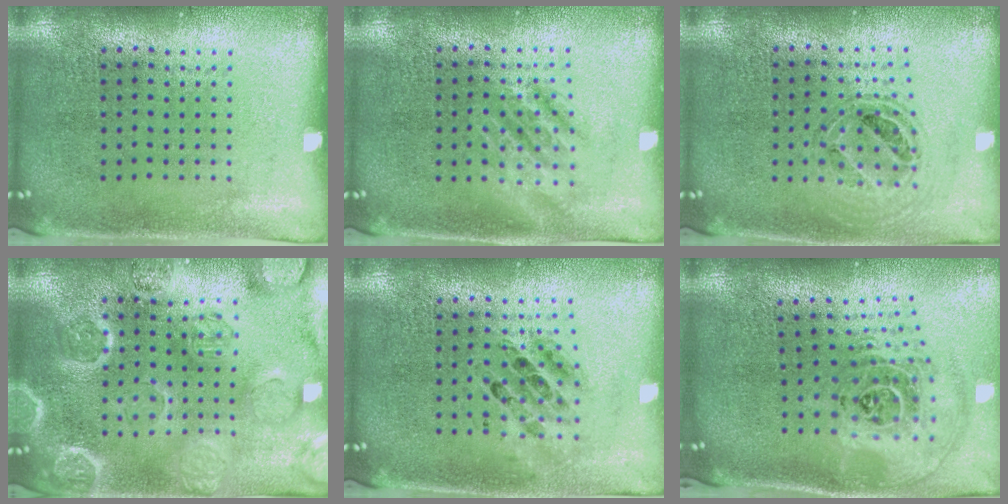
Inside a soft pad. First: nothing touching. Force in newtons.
{"total": 1.1, "press": 1.1, "slide": 0.2}
{"total": 0.9, "press": 0.8, "slide": 0.2}
{"total": 3.4, "press": 3.3, "slide": 0.8}
{"total": 0.7, "press": 0.7, "slide": 0.1}
{"total": 2.6, "press": 1.9, "slide": 1.8}